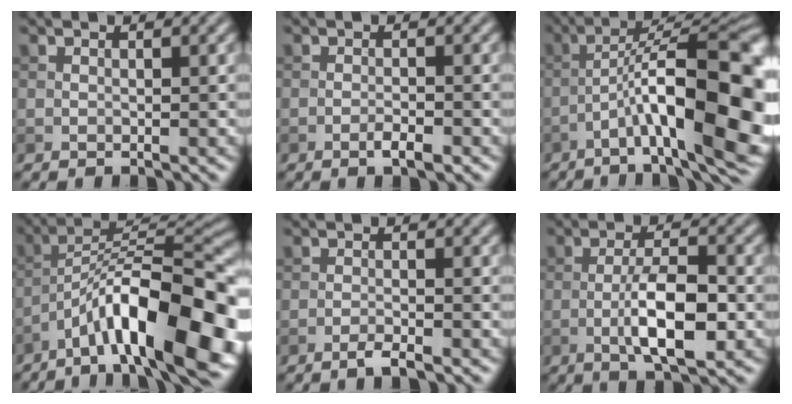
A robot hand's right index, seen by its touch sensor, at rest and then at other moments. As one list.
[{"total": 1.7, "force": [-1.0, 0.3, 1.3], "torque": [-0.020, 0.002, -0.018]}, {"total": 16.4, "force": [-4.4, 5.0, 15.0], "torque": [-0.207, 0.026, -0.063]}, {"total": 15.8, "force": [-7.8, 5.1, 12.7], "torque": [-0.186, 0.020, -0.132]}, {"total": 1.7, "force": [-1.1, 0.2, 1.2], "torque": [-0.018, 0.004, -0.025]}, {"total": 6.3, "force": [-1.6, 1.9, 5.8], "torque": [-0.103, 0.002, -0.030]}]